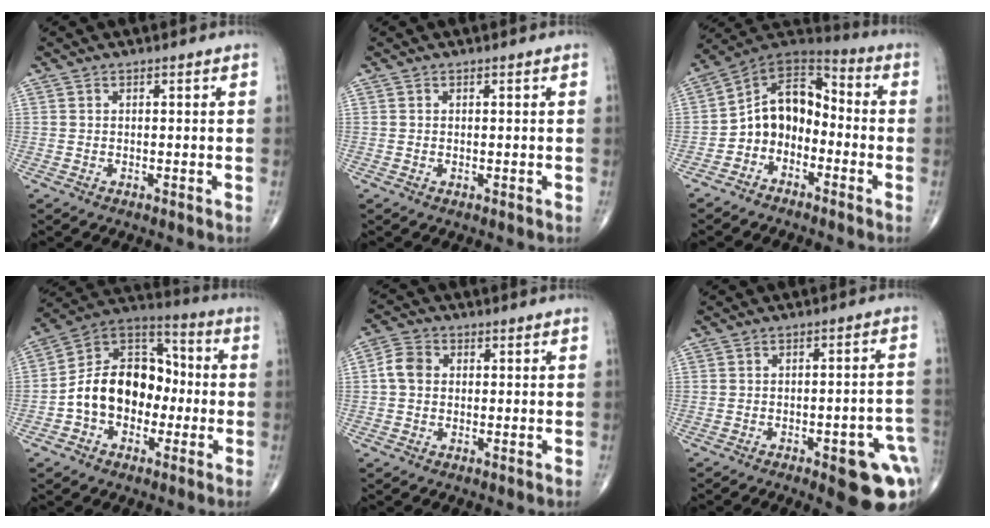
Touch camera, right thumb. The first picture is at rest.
{"total": 0.0}
{"total": 10.9, "force": [-3.1, 8.0, 6.6], "torque": [-0.080, 0.070, -0.071]}
{"total": 16.0, "force": [-2.5, 11.6, 10.7], "torque": [-0.143, 0.049, -0.053]}
{"total": 4.3, "force": [0.1, 3.5, 2.6], "torque": [-0.045, 0.012, -0.005]}
{"total": 13.6, "force": [-5.8, 4.2, 11.6], "torque": [-0.091, 0.036, -0.056]}